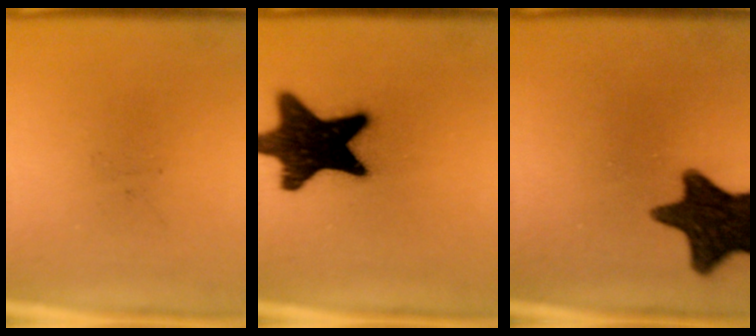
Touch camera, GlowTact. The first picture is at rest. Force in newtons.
{"total": 19.6}
{"total": 14.8}